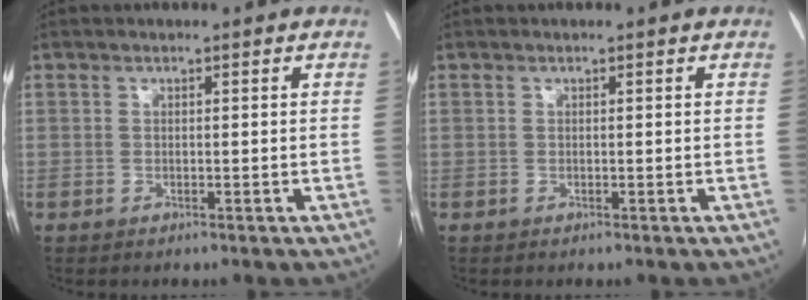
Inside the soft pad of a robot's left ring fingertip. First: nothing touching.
{"total": 0.0}